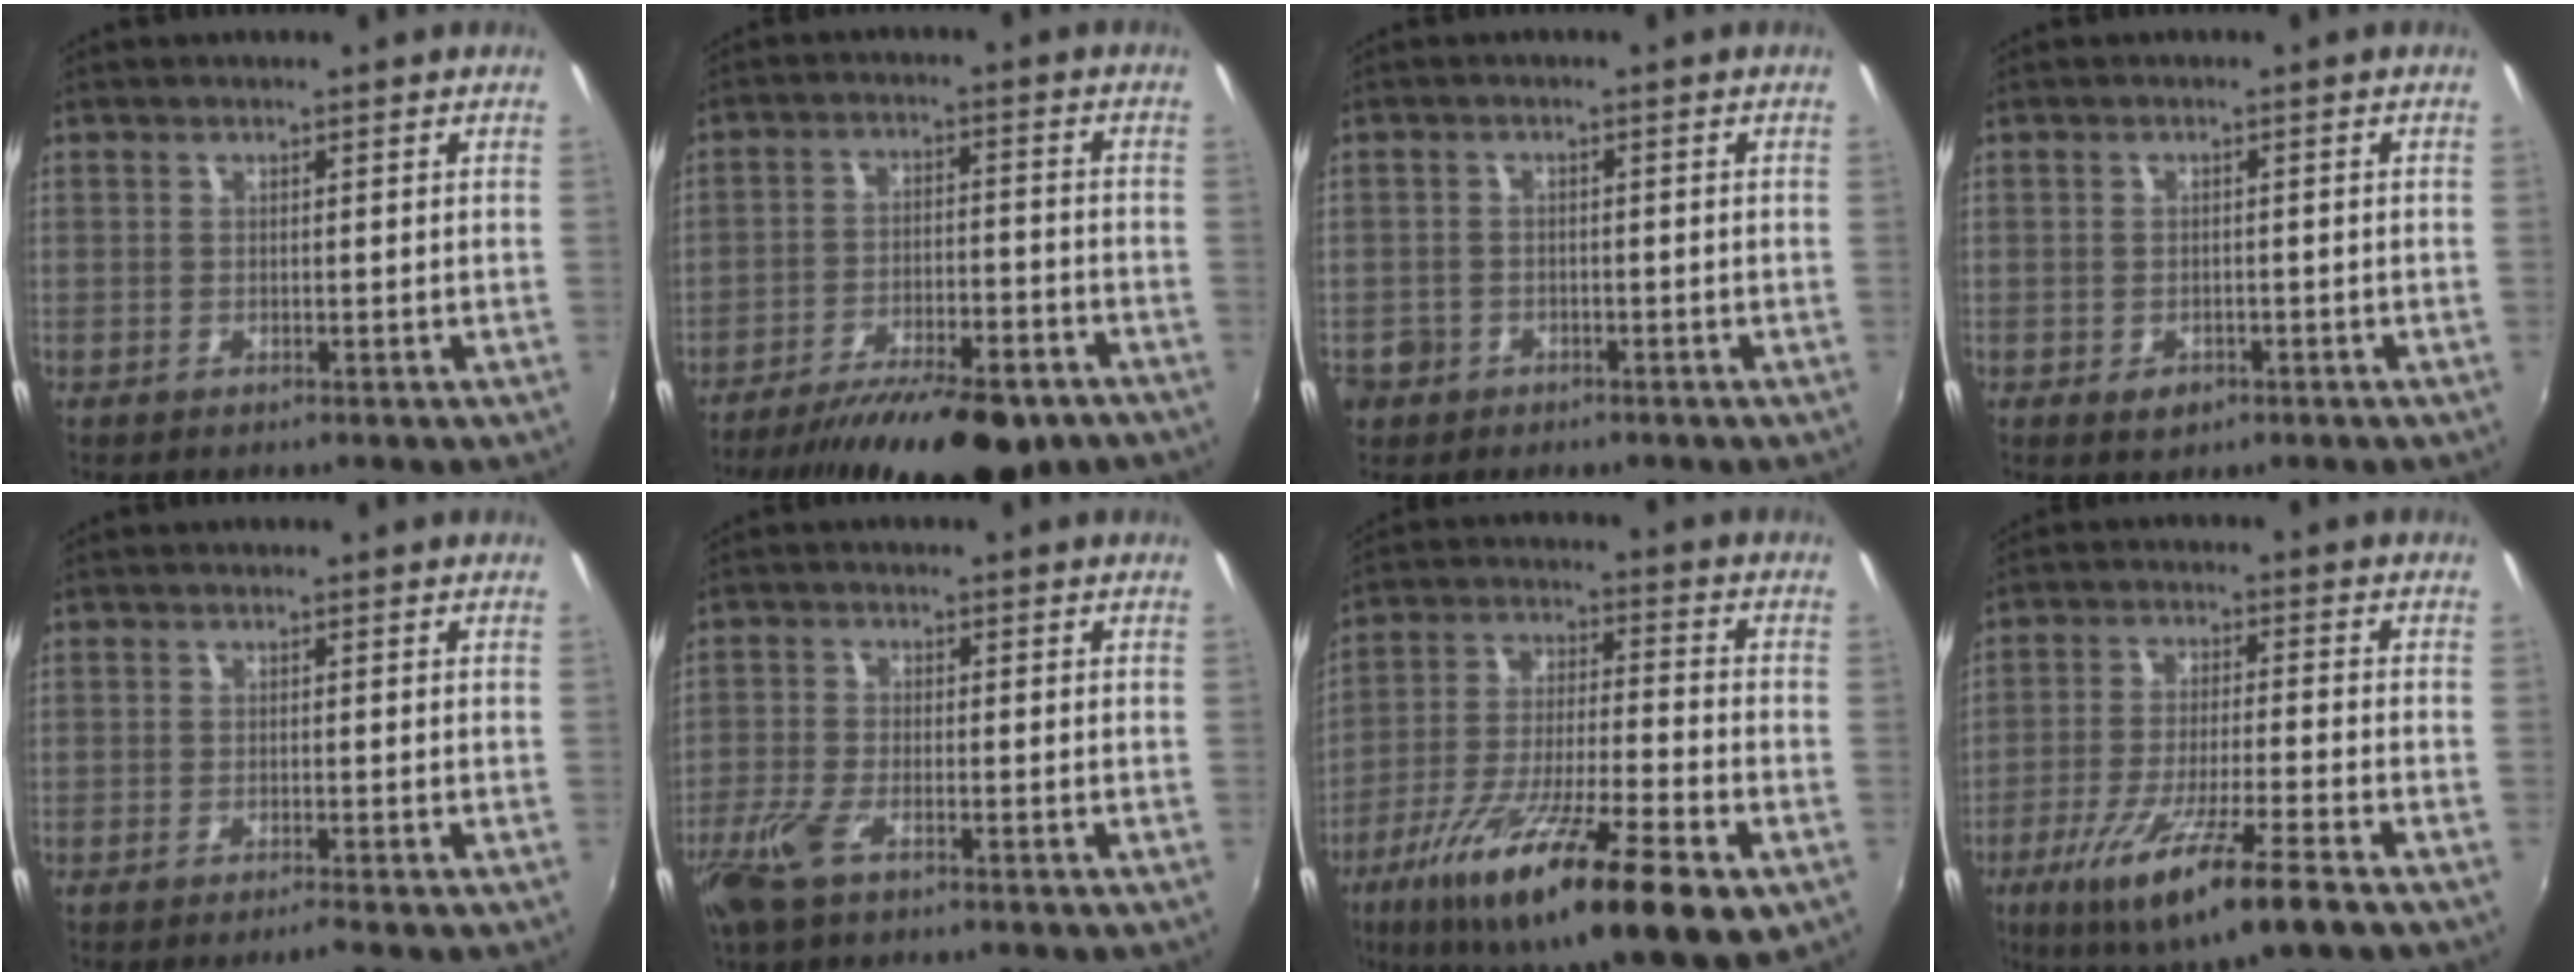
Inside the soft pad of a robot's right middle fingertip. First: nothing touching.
{"total": 19.5, "force": [-14.7, 5.7, 11.5], "torque": [-0.203, -0.033, -0.214]}
{"total": 4.3, "force": [-2.0, 3.6, 1.1], "torque": [-0.037, -0.001, -0.032]}
{"total": 2.7, "force": [-1.4, 1.8, 1.4], "torque": [-0.026, -0.003, -0.017]}
{"total": 1.3, "force": [-1.1, -0.3, 0.6], "torque": [-0.013, -0.004, -0.020]}
{"total": 6.8, "force": [-4.1, 2.5, 4.8], "torque": [-0.121, -0.013, -0.083]}
{"total": 22.7, "force": [-11.8, 4.1, 19.0], "torque": [-0.333, -0.054, -0.203]}
{"total": 14.2, "force": [-8.1, 1.1, 11.6], "torque": [-0.227, -0.038, -0.144]}